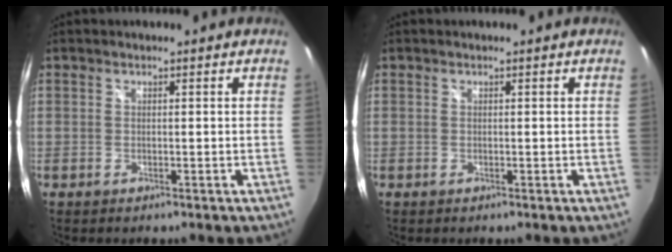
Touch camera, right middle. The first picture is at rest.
{"total": 0.0}